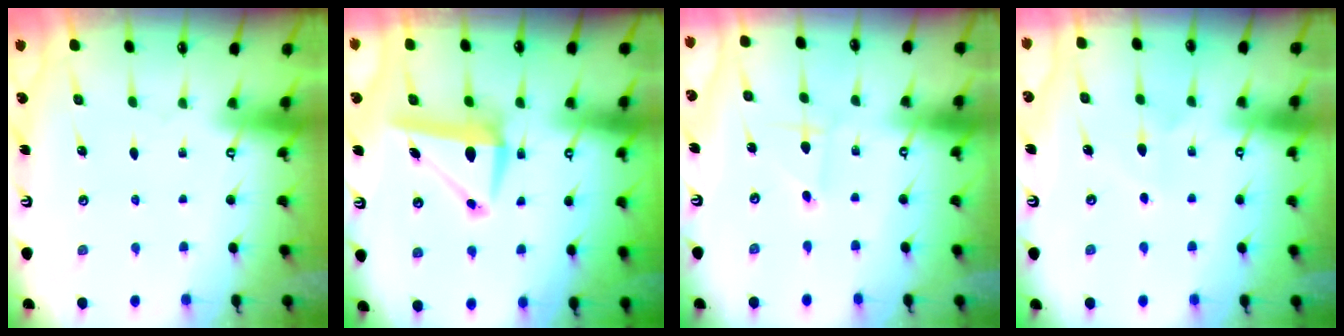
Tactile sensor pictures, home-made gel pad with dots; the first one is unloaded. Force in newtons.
{"total": 7.9, "press": 7.7, "slide": 1.6}
{"total": 1.4, "press": 1.4, "slide": 0.1}
{"total": 5.5, "press": 5.4, "slide": 0.8}